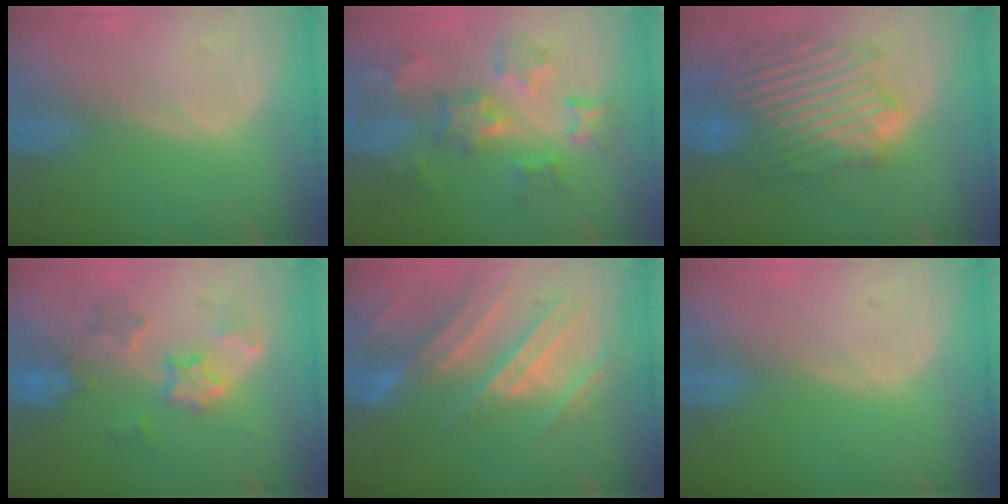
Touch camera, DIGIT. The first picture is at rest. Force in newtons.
{"total": 8.3, "press": 7.9, "slide": 2.5}
{"total": 12.7, "press": 12.6, "slide": 1.1}
{"total": 6.1, "press": 6.0, "slide": 1.1}
{"total": 11.1, "press": 9.8, "slide": 5.2}
{"total": 0.0}